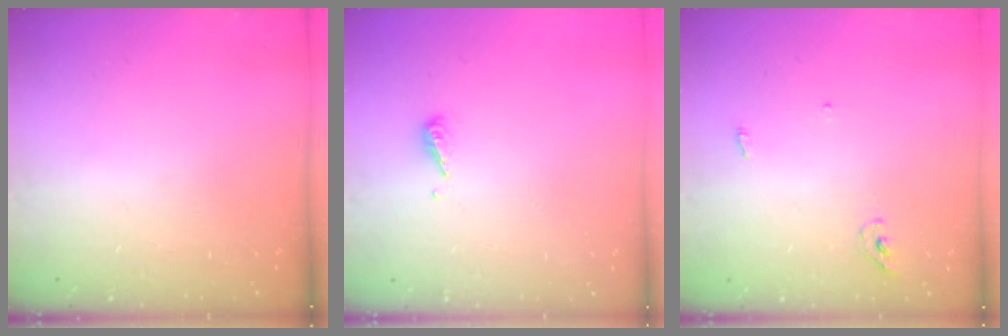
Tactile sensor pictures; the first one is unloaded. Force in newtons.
{"total": 3.1, "press": 3.1, "slide": 0.2}
{"total": 3.7, "press": 3.6, "slide": 1.0}